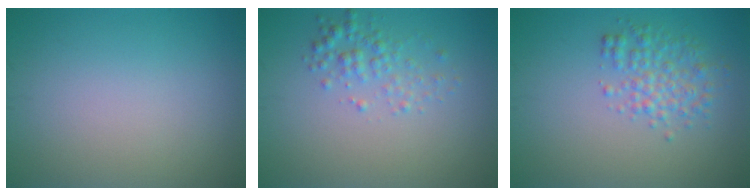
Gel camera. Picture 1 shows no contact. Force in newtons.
{"total": 2.0, "press": 2.0, "slide": 0.1}
{"total": 3.0, "press": 3.0, "slide": 0.1}